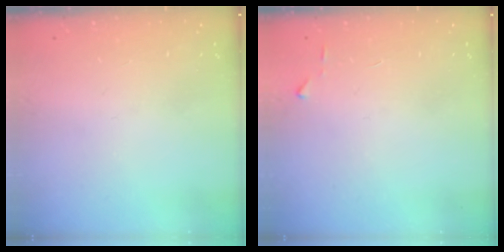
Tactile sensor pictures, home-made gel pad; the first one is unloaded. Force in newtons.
{"total": 3.7, "press": 3.7, "slide": 0.4}